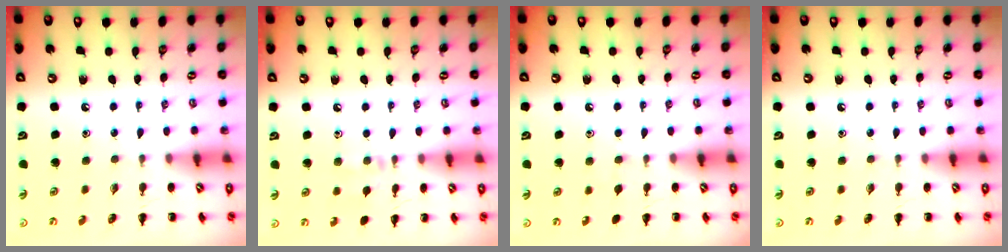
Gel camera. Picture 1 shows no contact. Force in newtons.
{"total": 6.9, "press": 6.7, "slide": 1.8}
{"total": 2.8, "press": 2.5, "slide": 1.3}
{"total": 0.0}